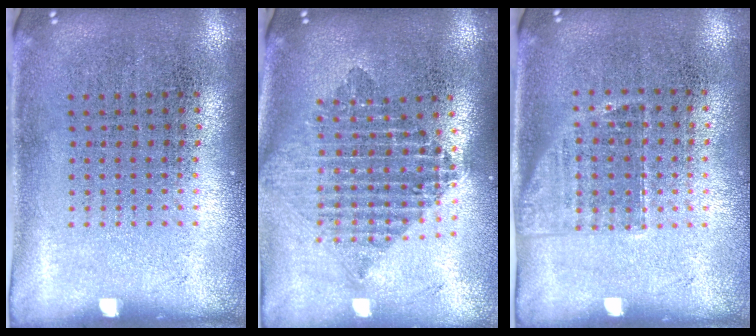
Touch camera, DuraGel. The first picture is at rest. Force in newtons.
{"total": 2.1, "press": 1.7, "slide": 1.3}
{"total": 1.2, "press": 1.0, "slide": 0.8}